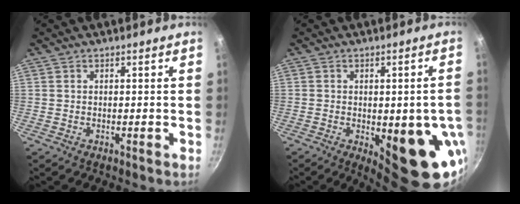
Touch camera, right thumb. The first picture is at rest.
{"total": 15.4, "force": [-3.8, 6.0, 13.7], "torque": [-0.127, -0.005, -0.037]}